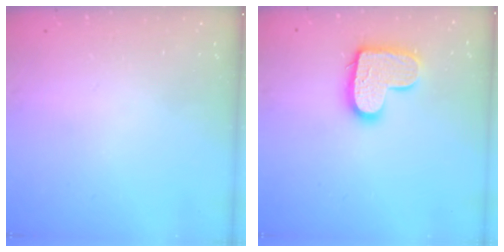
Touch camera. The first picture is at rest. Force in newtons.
{"total": 14.2, "press": 14.2, "slide": 0.8}